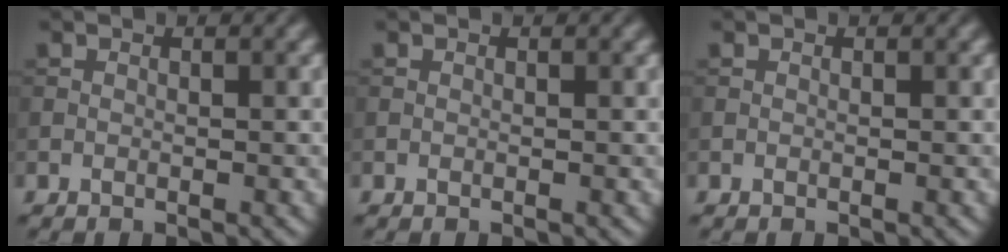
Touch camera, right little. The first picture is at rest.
{"total": 0.0}
{"total": 0.0}